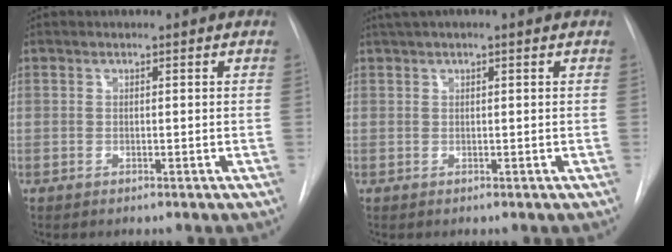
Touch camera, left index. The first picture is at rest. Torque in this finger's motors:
{"motor_torque": [0.39, -0.52, 0.18, 0.05]}